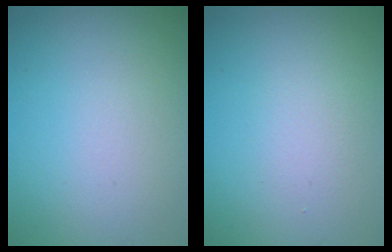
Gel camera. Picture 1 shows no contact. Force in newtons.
{"total": 1.4, "press": 1.4, "slide": 0.0}